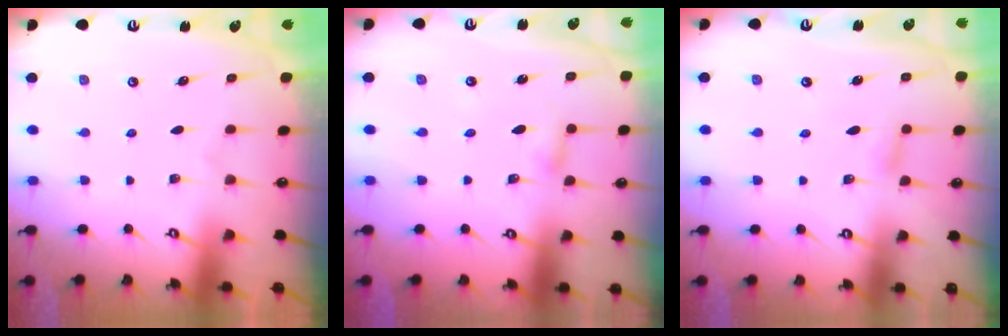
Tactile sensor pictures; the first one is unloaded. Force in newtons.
{"total": 2.7, "press": 2.7, "slide": 0.3}
{"total": 4.4, "press": 4.4, "slide": 0.5}